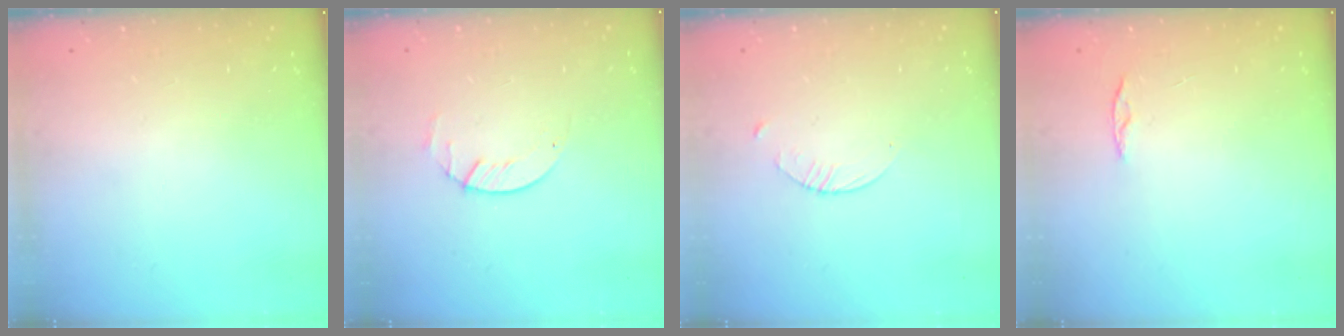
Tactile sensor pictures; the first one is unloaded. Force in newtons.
{"total": 1.4, "press": 1.4, "slide": 0.2}
{"total": 1.5, "press": 1.5, "slide": 0.2}
{"total": 4.0, "press": 3.9, "slide": 0.4}